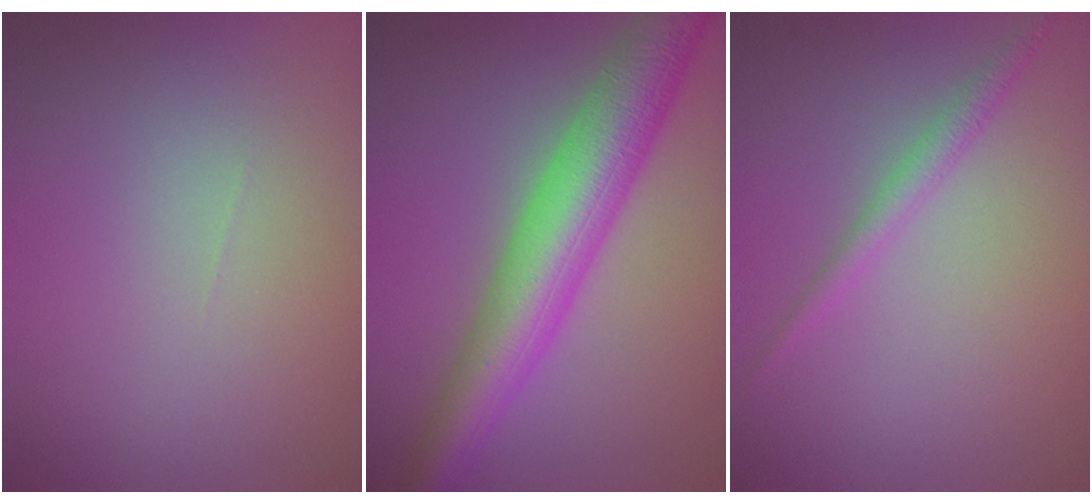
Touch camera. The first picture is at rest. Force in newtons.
{"total": 7.8, "press": 7.8, "slide": 0.0}
{"total": 1.6, "press": 1.6, "slide": 0.1}